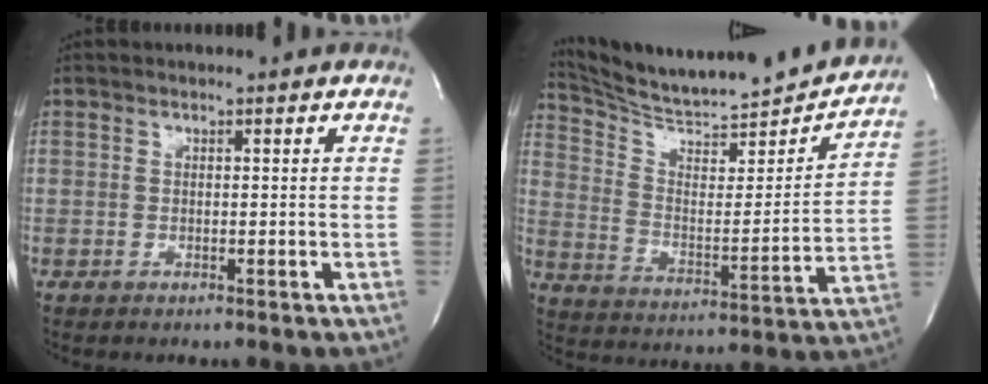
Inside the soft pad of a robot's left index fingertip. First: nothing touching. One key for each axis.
{"total": 21.8, "fx": 20.7, "fy": 1.0, "fz": 6.8, "tx": -0.114, "ty": -0.059, "tz": 0.300}